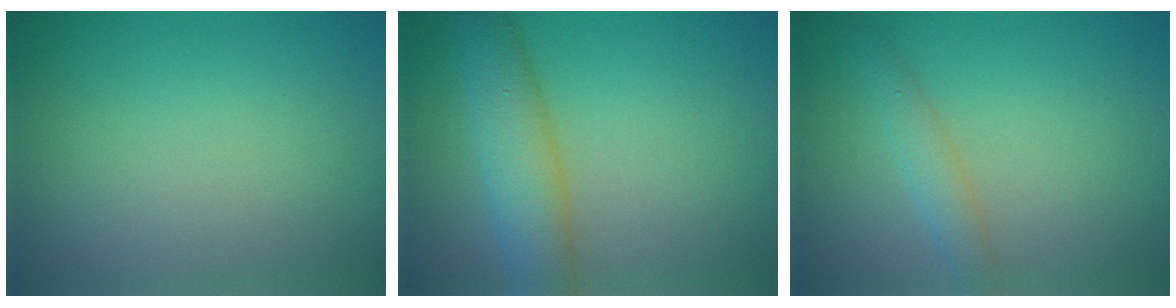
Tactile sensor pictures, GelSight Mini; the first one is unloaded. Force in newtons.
{"total": 5.4, "press": 5.4, "slide": 0.2}
{"total": 1.9, "press": 1.9, "slide": 0.1}